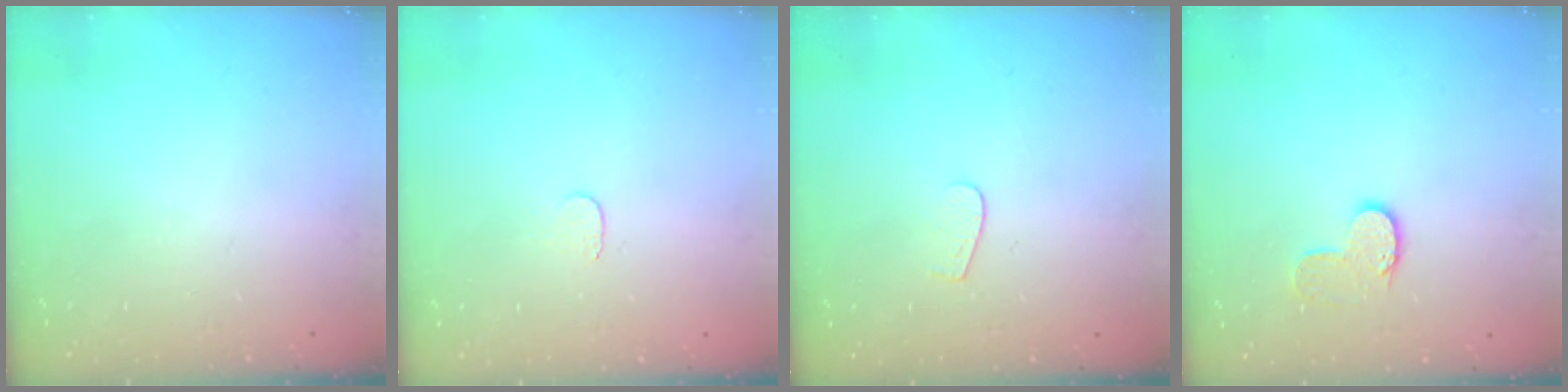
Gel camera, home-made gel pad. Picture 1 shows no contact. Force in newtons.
{"total": 3.0, "press": 3.0, "slide": 0.3}
{"total": 3.1, "press": 3.1, "slide": 0.2}
{"total": 6.8, "press": 6.8, "slide": 0.3}